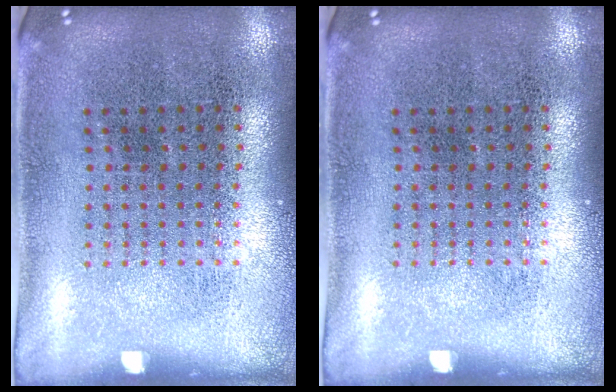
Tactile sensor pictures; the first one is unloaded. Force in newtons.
{"total": 0.0}